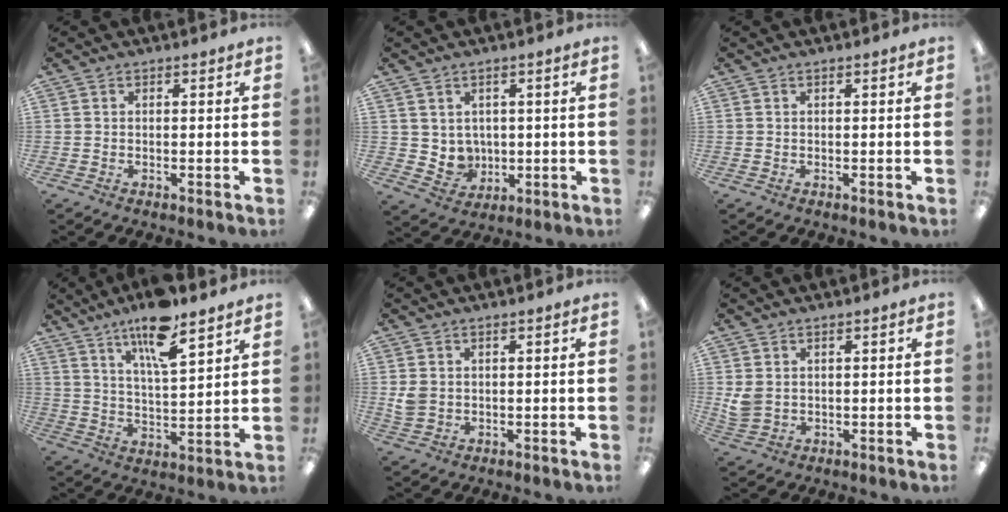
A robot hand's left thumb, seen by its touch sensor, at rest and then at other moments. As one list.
[{"total": 4.5, "force": [2.0, 4.0, 0.4], "torque": [-0.014, -0.013, 0.044]}, {"total": 0.0}, {"total": 12.4, "force": [9.5, 2.6, 7.6], "torque": [-0.131, -0.052, 0.160]}, {"total": 3.2, "force": [1.0, 2.6, 1.7], "torque": [-0.025, 0.000, 0.019]}, {"total": 3.6, "force": [1.5, 2.6, 2.0], "torque": [-0.047, -0.003, 0.029]}]